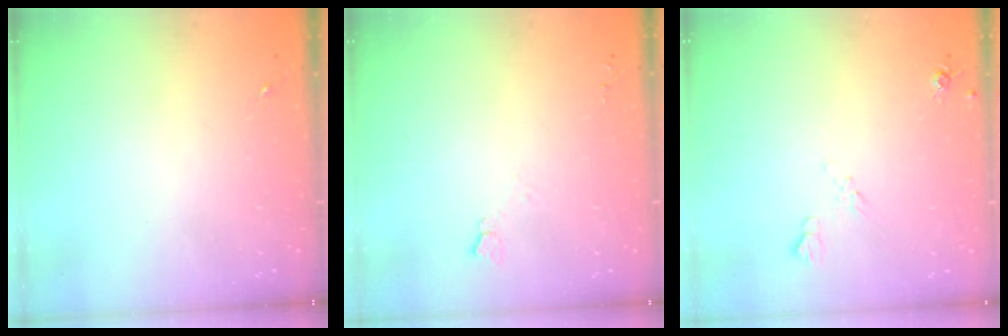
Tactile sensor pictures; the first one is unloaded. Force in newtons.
{"total": 4.1, "press": 4.0, "slide": 0.6}
{"total": 6.2, "press": 6.2, "slide": 1.0}